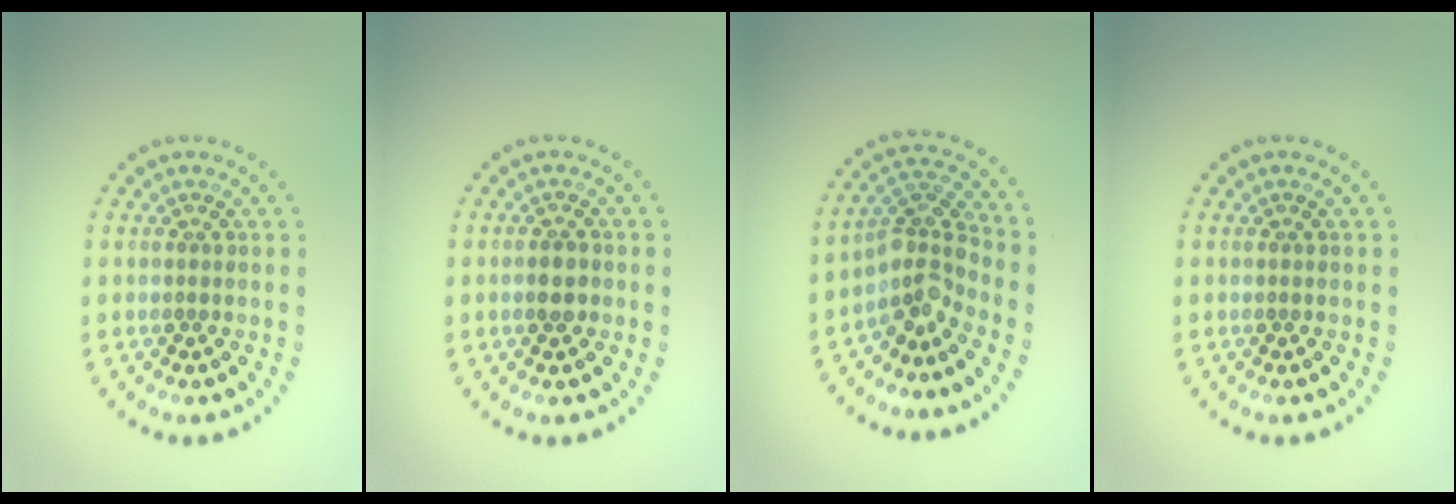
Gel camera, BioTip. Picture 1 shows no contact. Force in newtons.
{"total": 1.7, "press": 1.7, "slide": 0.5}
{"total": 3.6, "press": 2.5, "slide": 2.5}
{"total": 0.0}